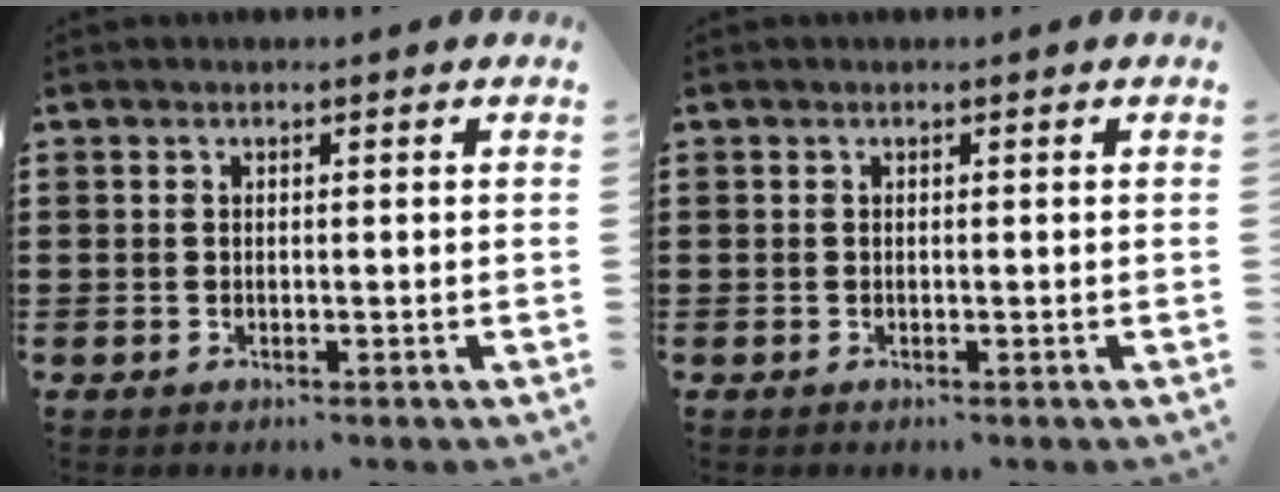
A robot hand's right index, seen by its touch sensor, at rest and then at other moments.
{"total": 0.0}